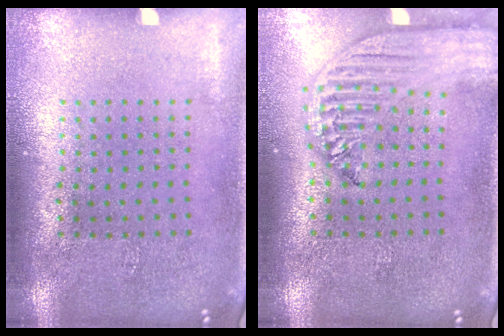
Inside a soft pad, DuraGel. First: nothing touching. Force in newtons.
{"total": 2.6, "press": 2.2, "slide": 1.4}